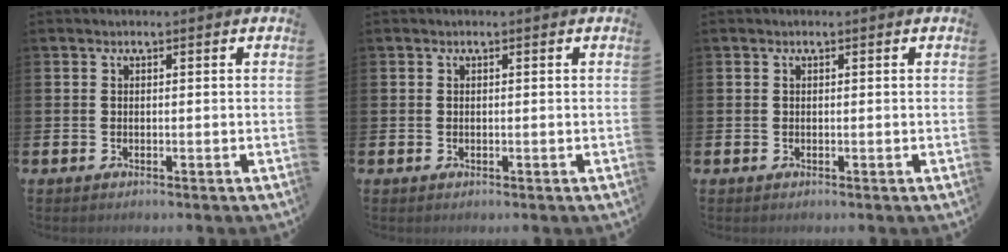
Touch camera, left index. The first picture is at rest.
{"total": 0.0}
{"total": 0.0}